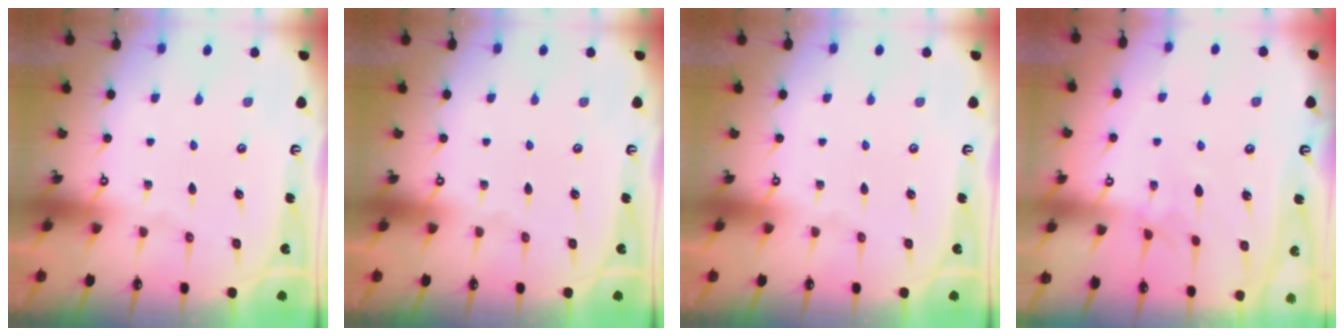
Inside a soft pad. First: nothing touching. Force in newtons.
{"total": 0.0}
{"total": 0.0}
{"total": 2.1, "press": 2.1, "slide": 0.4}